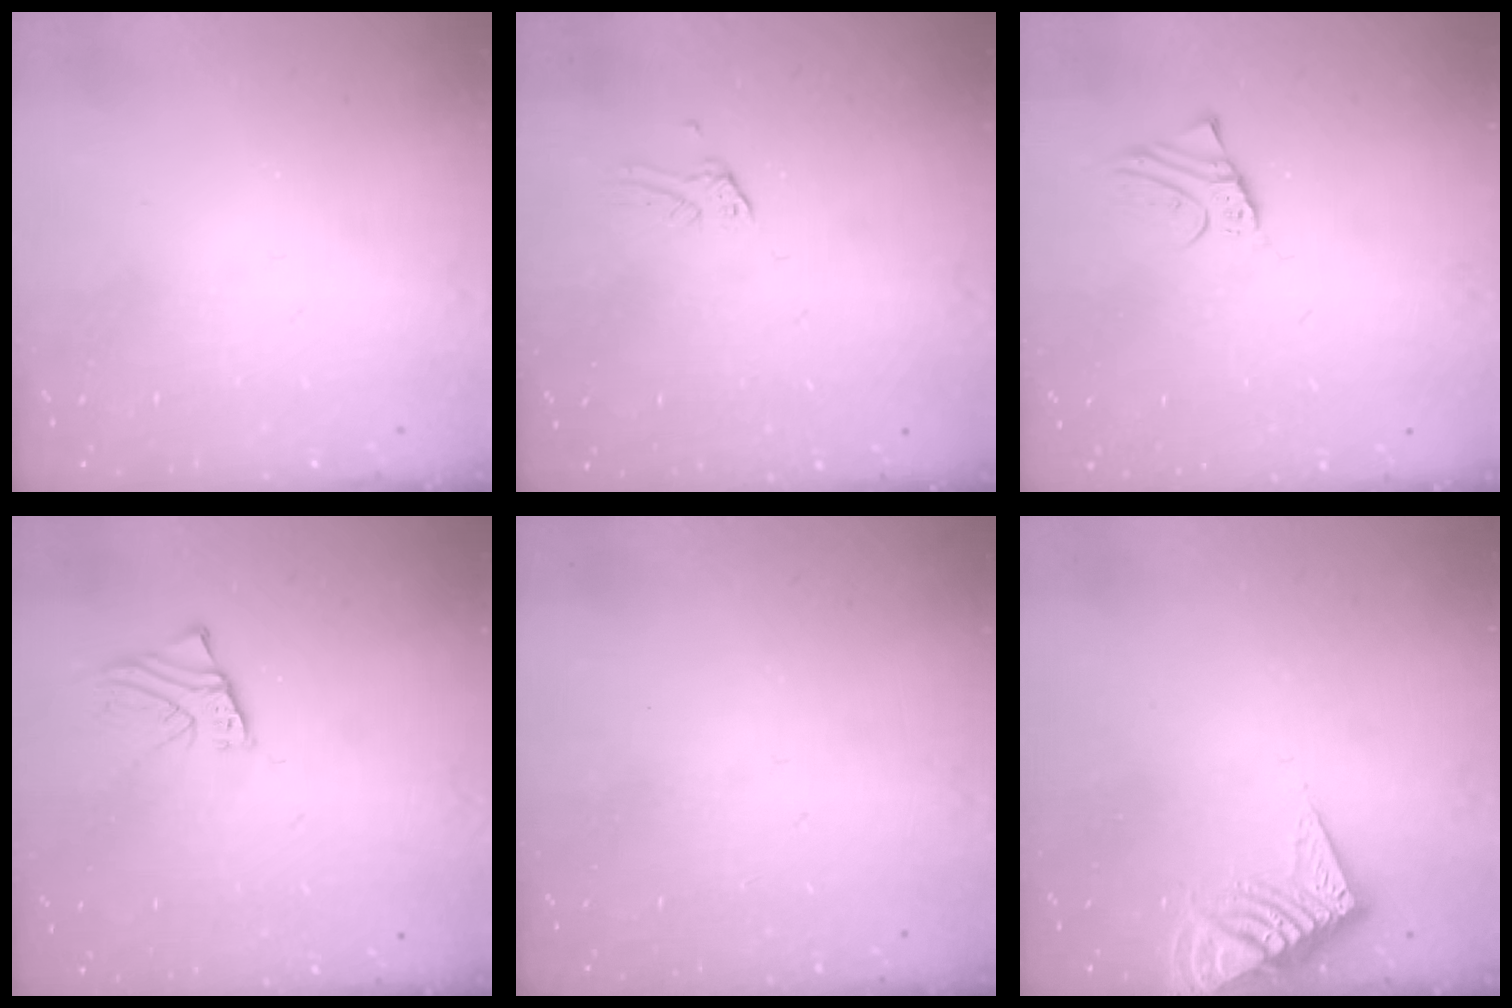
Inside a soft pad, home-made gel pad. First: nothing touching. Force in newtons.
{"total": 0.0}
{"total": 2.3, "press": 2.3, "slide": 0.2}
{"total": 2.0, "press": 2.0, "slide": 0.2}
{"total": 0.0}
{"total": 11.9, "press": 11.8, "slide": 1.2}